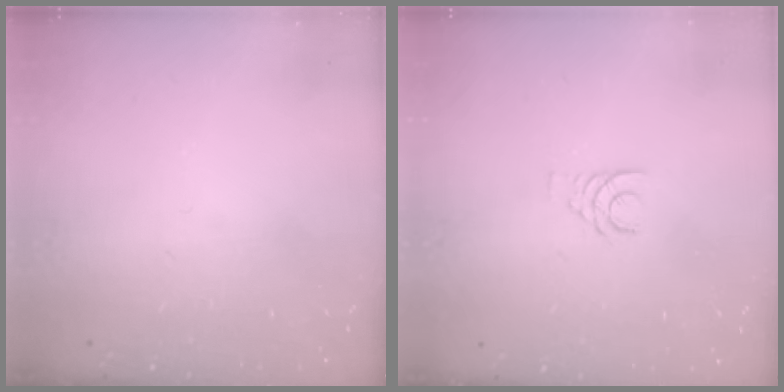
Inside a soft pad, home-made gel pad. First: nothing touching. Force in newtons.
{"total": 3.4, "press": 3.4, "slide": 0.4}